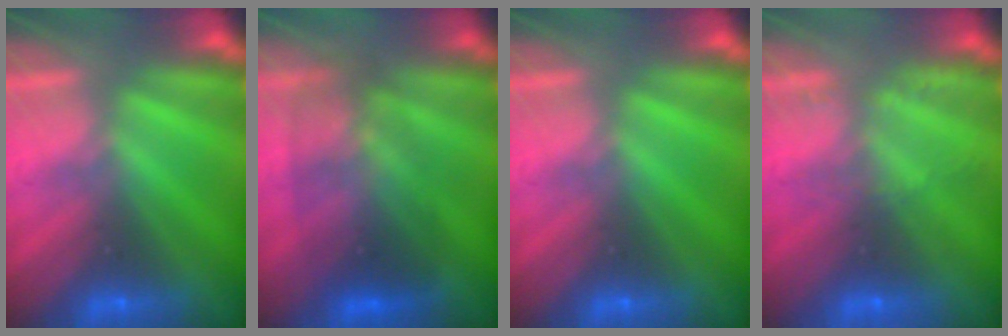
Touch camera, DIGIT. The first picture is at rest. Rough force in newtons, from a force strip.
{"total": 3.0}
{"total": 0.0}
{"total": 2.1}